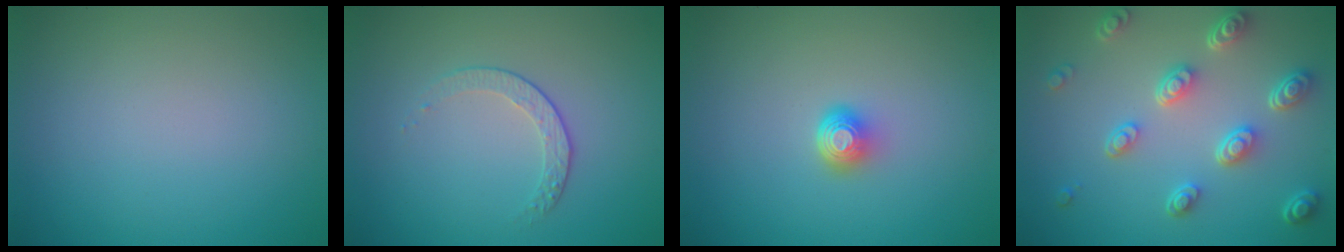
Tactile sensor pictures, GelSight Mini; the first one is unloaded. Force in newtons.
{"total": 1.6, "press": 1.0, "slide": 1.3}
{"total": 2.0, "press": 1.3, "slide": 1.5}
{"total": 5.1, "press": 3.8, "slide": 3.5}